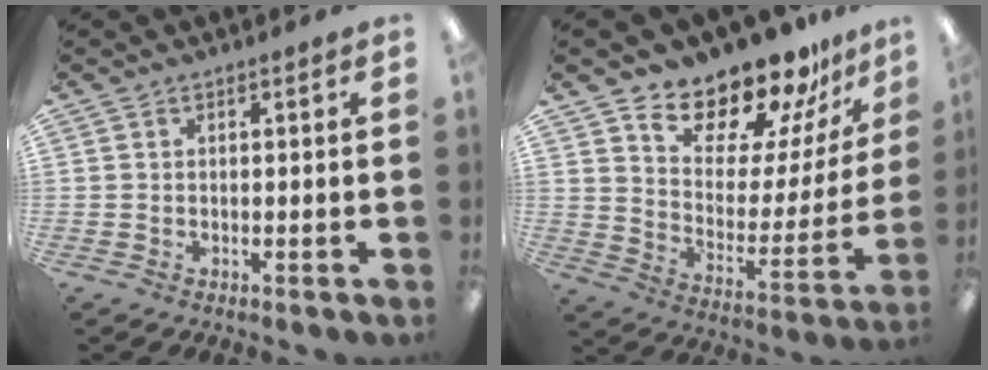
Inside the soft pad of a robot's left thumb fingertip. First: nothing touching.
{"total": 17.2, "force": [15.4, 5.7, 5.0], "torque": [-0.083, -0.137, 0.269]}